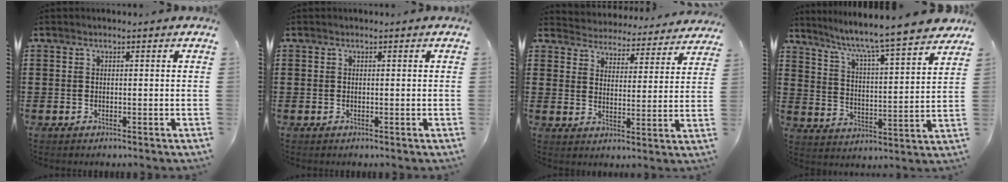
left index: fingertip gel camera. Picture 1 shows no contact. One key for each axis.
{"total": 0.0}
{"total": 4.2, "fx": 4.1, "fy": -0.1, "fz": -0.6, "tx": -0.007, "ty": -0.044, "tz": 0.066}
{"total": 6.1, "fx": 5.3, "fy": -0.6, "fz": 3.0, "tx": -0.082, "ty": -0.051, "tz": 0.081}